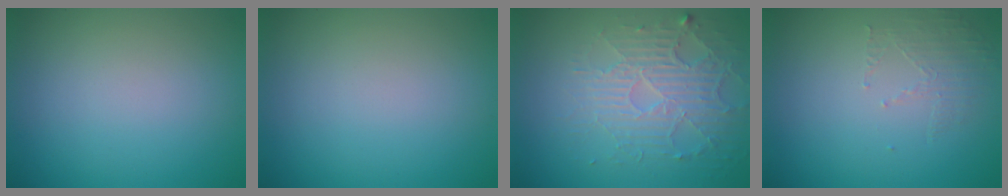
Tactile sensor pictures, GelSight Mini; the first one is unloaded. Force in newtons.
{"total": 0.0}
{"total": 4.0, "press": 3.4, "slide": 2.1}
{"total": 1.5, "press": 0.5, "slide": 1.4}